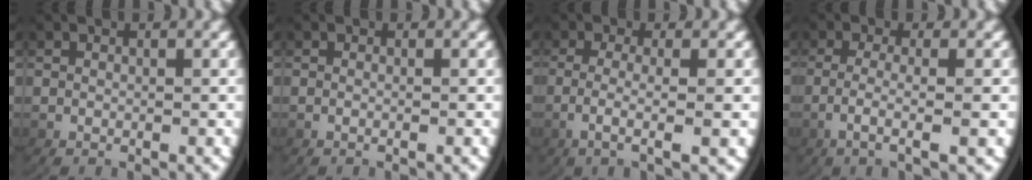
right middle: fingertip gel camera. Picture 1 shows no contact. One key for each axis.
{"total": 0.6, "fx": -0.5, "fy": -0.1, "fz": 0.3, "tx": -0.009, "ty": 0.000, "tz": -0.008}
{"total": 3.5, "fx": -0.4, "fy": 0.2, "fz": 3.5, "tx": -0.076, "ty": -0.010, "tz": 0.001}
{"total": 3.4, "fx": -0.7, "fy": 0.1, "fz": 3.3, "tx": -0.074, "ty": -0.010, "tz": -0.004}